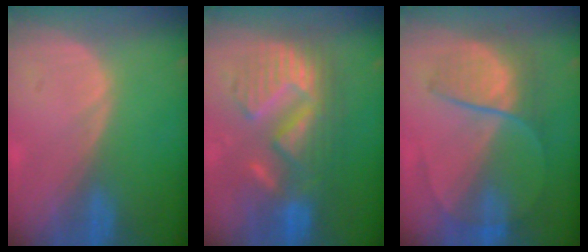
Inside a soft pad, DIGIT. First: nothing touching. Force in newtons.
{"total": 11.0, "press": 11.0, "slide": 1.0}
{"total": 6.9, "press": 6.6, "slide": 1.7}